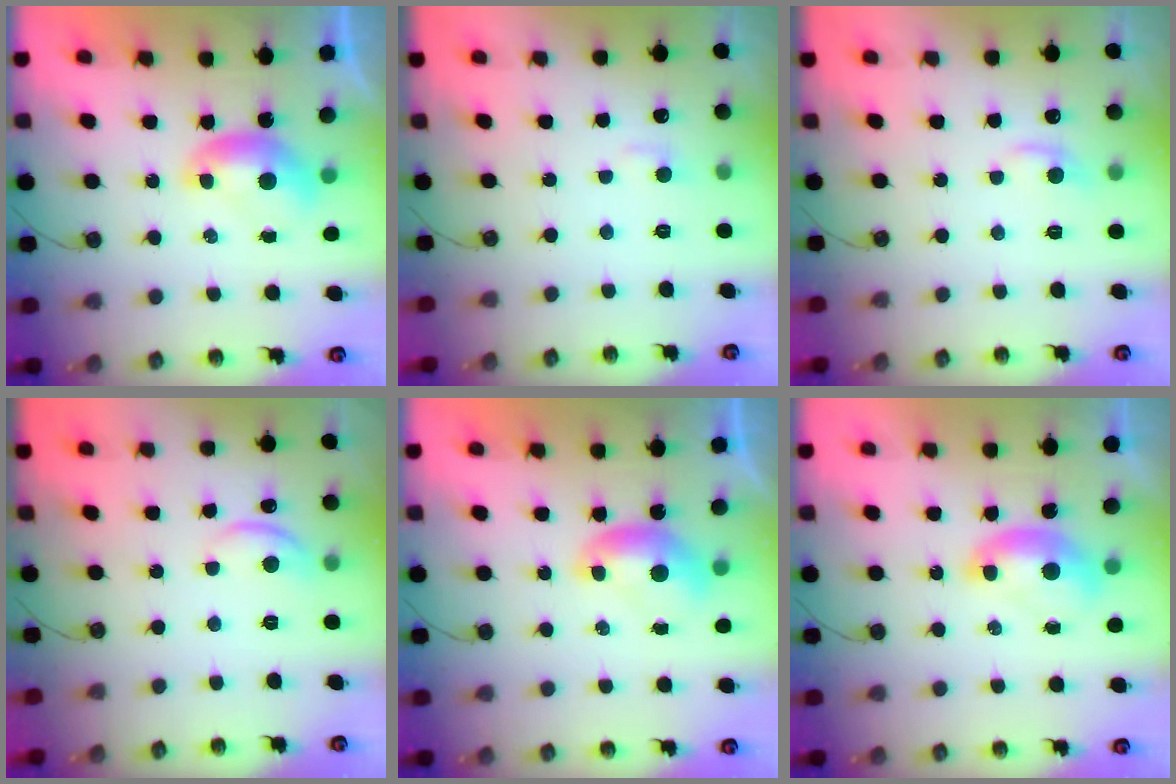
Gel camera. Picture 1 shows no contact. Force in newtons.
{"total": 2.7, "press": 2.6, "slide": 0.5}
{"total": 0.9, "press": 0.5, "slide": 0.7}
{"total": 4.4, "press": 4.4, "slide": 0.6}
{"total": 0.0}
{"total": 1.7, "press": 1.6, "slide": 0.3}